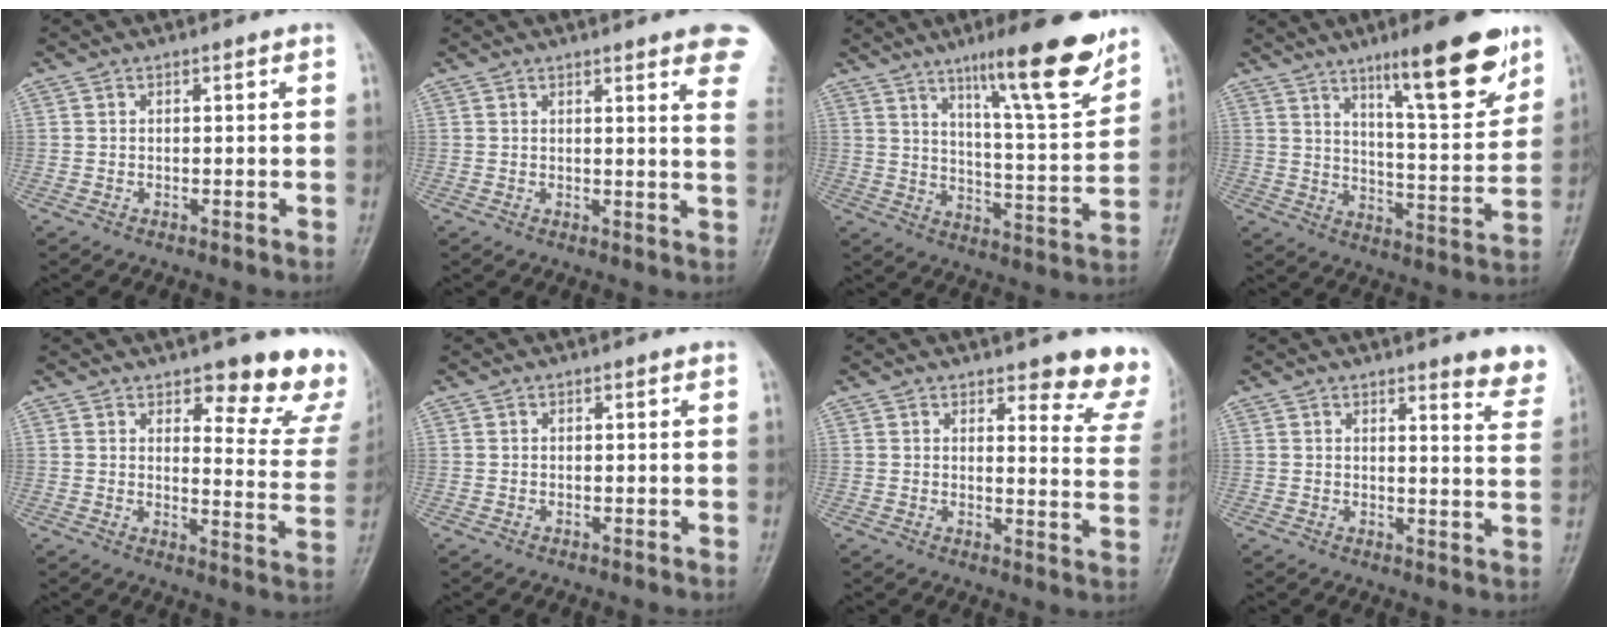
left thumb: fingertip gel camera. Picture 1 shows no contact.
{"total": 10.2, "force": [6.7, 1.6, 7.6], "torque": [-0.068, -0.019, 0.063]}
{"total": 17.2, "force": [11.5, 2.6, 12.6], "torque": [-0.165, -0.069, 0.179]}
{"total": 17.0, "force": [10.6, 3.6, 12.8], "torque": [-0.161, -0.062, 0.168]}
{"total": 13.9, "force": [10.1, 5.1, 8.1], "torque": [-0.044, -0.073, 0.111]}
{"total": 0.0}
{"total": 9.5, "force": [8.2, 2.7, 3.9], "torque": [-0.006, -0.059, 0.073]}
{"total": 6.5, "force": [5.4, 1.3, 3.4], "torque": [-0.017, -0.036, 0.050]}